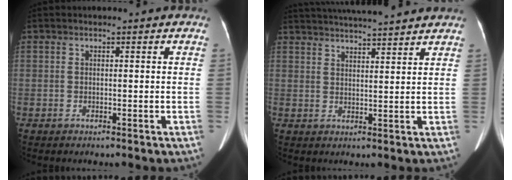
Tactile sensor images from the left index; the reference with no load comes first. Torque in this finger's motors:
{"motor_torque": [0.90, -1.24, 0.06, 0.02]}